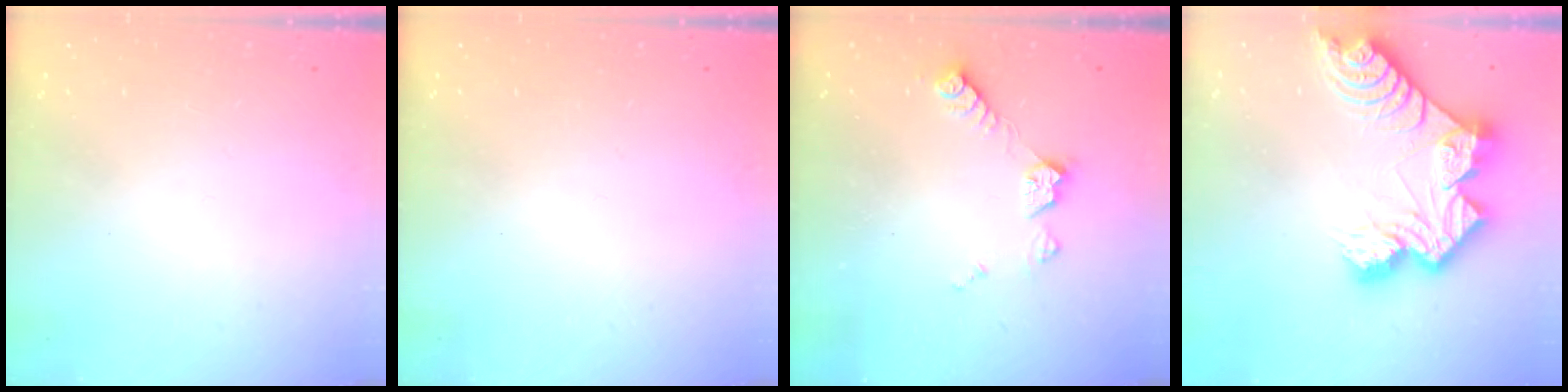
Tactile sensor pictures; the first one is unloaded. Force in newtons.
{"total": 0.0}
{"total": 7.1, "press": 7.0, "slide": 1.1}
{"total": 16.9, "press": 16.8, "slide": 1.8}